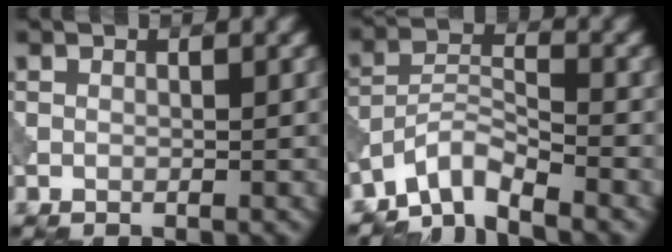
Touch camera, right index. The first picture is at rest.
{"total": 4.2, "force": [-3.8, 0.7, 1.6], "torque": [-0.027, 0.003, -0.083]}